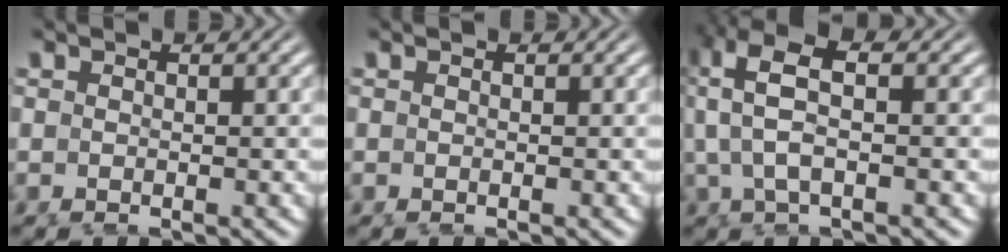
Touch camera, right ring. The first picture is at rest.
{"total": 0.0}
{"total": 8.2, "force": [2.6, 4.9, 6.1], "torque": [-0.131, 0.017, 0.029]}